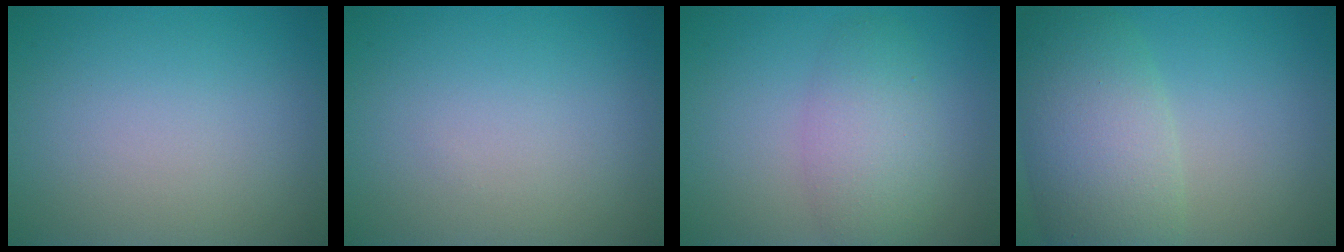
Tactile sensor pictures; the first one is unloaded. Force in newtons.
{"total": 0.0}
{"total": 4.0, "press": 4.0, "slide": 0.1}
{"total": 7.5, "press": 7.5, "slide": 0.6}